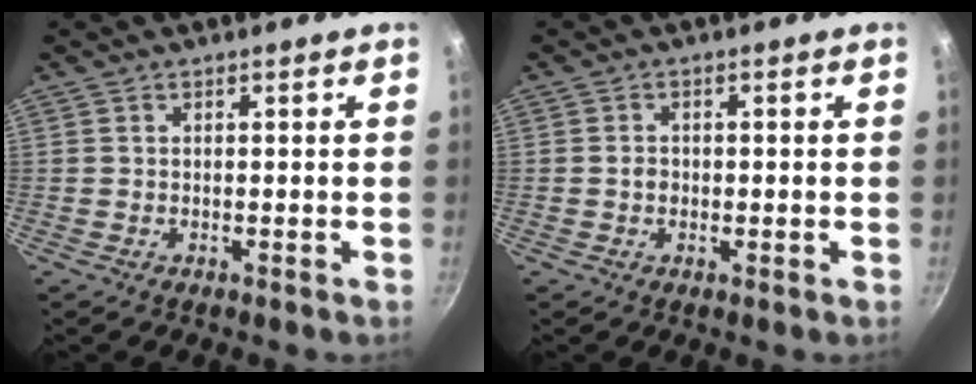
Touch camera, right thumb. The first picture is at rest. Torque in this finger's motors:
{"motor_torque": [0.66, 0.51, 0.01, -0.08, 0.01]}